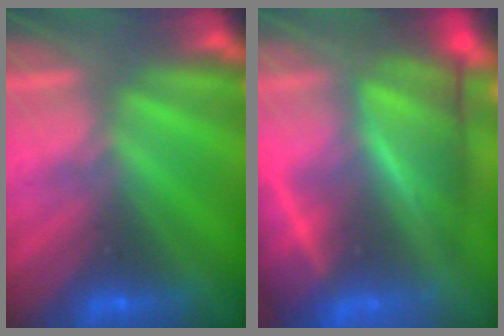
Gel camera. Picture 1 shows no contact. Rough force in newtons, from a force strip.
{"total": 7.5}